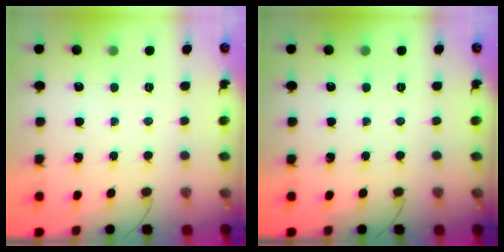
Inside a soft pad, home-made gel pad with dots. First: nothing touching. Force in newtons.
{"total": 0.0}